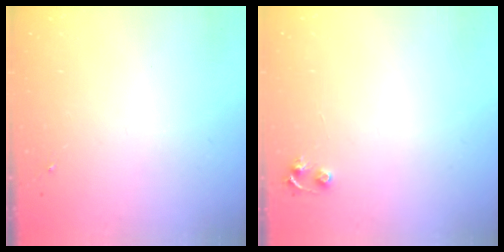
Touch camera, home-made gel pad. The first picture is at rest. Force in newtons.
{"total": 4.8, "press": 4.8, "slide": 0.6}